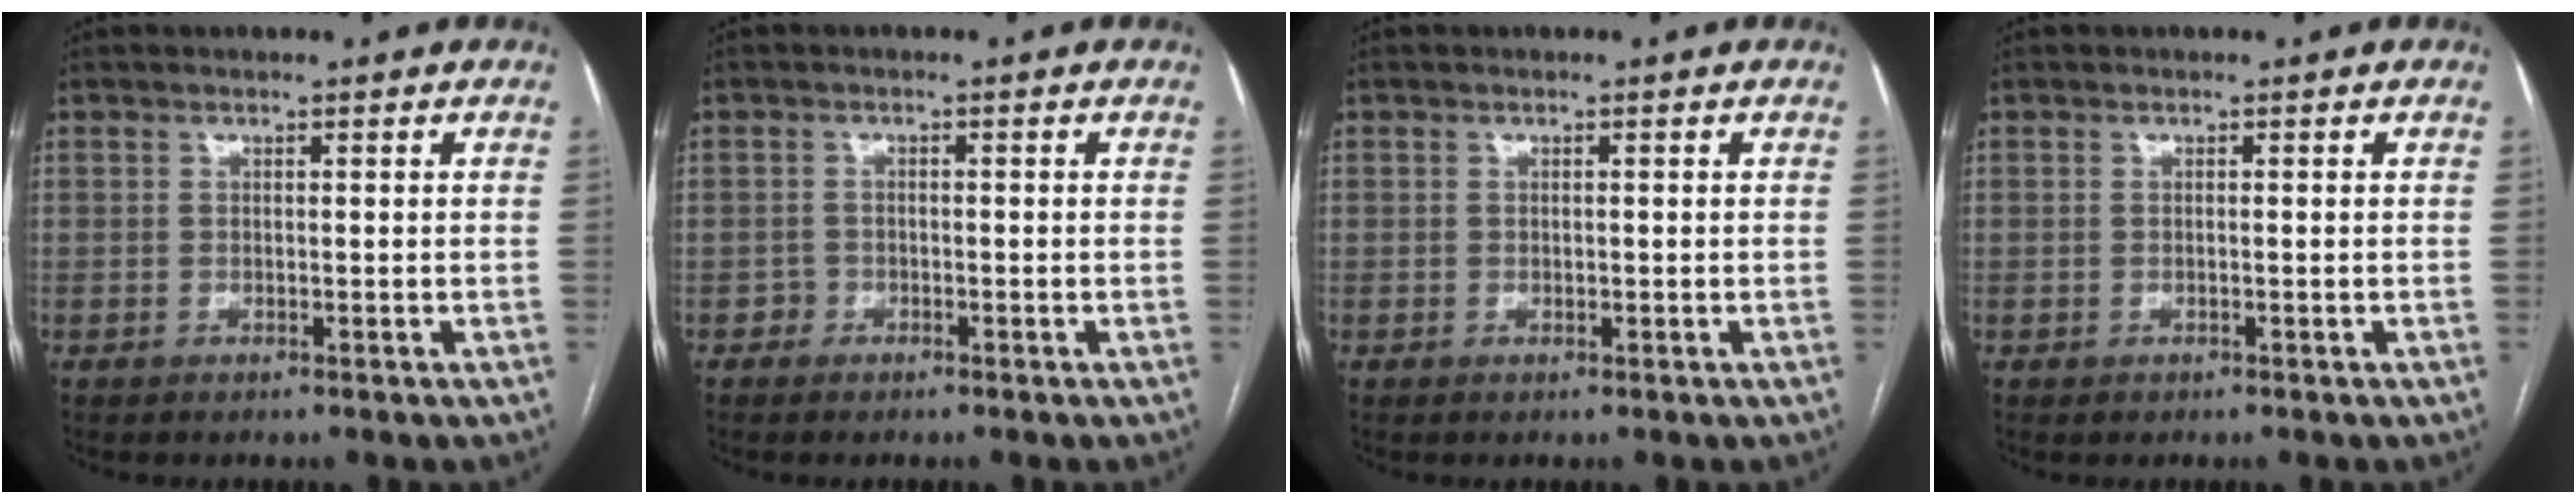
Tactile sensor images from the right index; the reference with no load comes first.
{"total": 1.4, "force": [-0.8, 1.1, -0.2], "torque": [0.004, 0.007, -0.021]}
{"total": 0.5, "force": [0.0, 0.4, 0.3], "torque": [-0.003, 0.001, 0.001]}
{"total": 0.0}